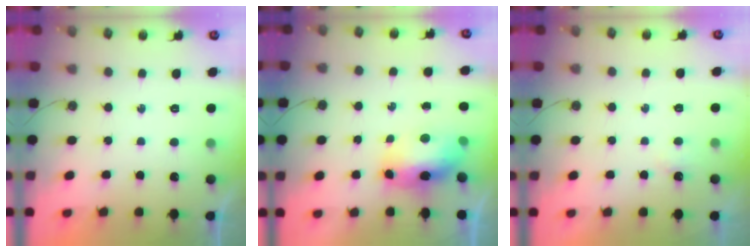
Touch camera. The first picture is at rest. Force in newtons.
{"total": 9.7, "press": 9.5, "slide": 1.5}
{"total": 3.2, "press": 1.5, "slide": 2.9}